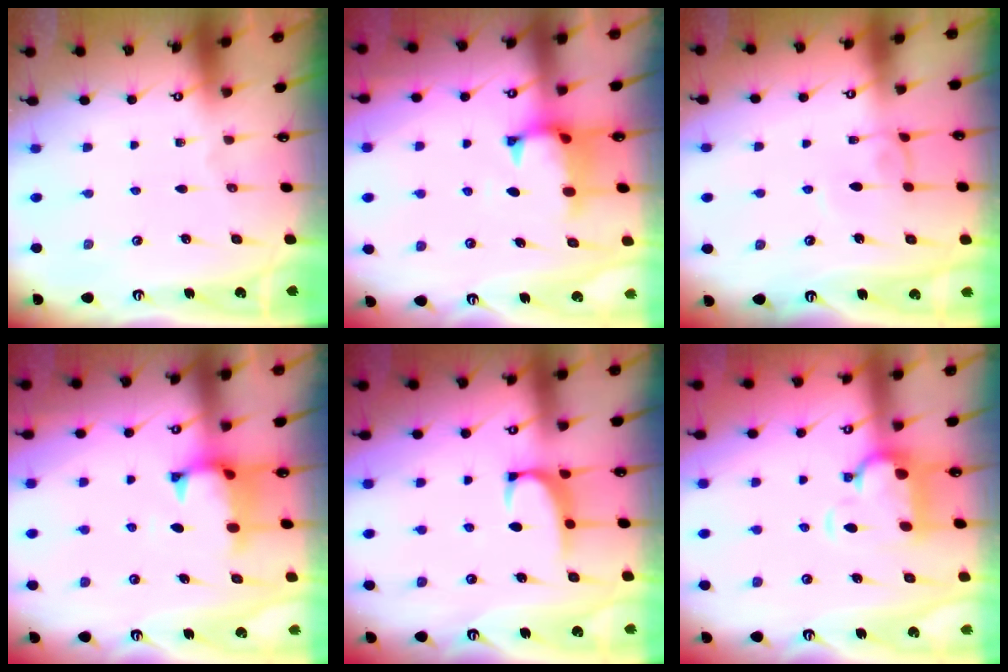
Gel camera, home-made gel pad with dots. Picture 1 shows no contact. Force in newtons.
{"total": 1.2, "press": 0.6, "slide": 1.0}
{"total": 0.6, "press": 0.4, "slide": 0.4}
{"total": 1.2, "press": 0.6, "slide": 1.0}
{"total": 1.5, "press": 1.2, "slide": 1.0}
{"total": 2.8, "press": 2.5, "slide": 1.4}